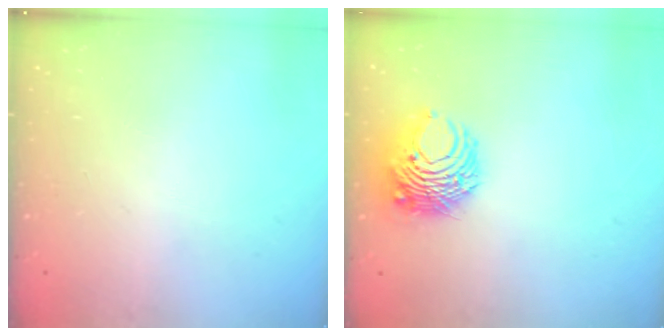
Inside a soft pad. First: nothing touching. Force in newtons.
{"total": 8.7, "press": 8.7, "slide": 0.5}